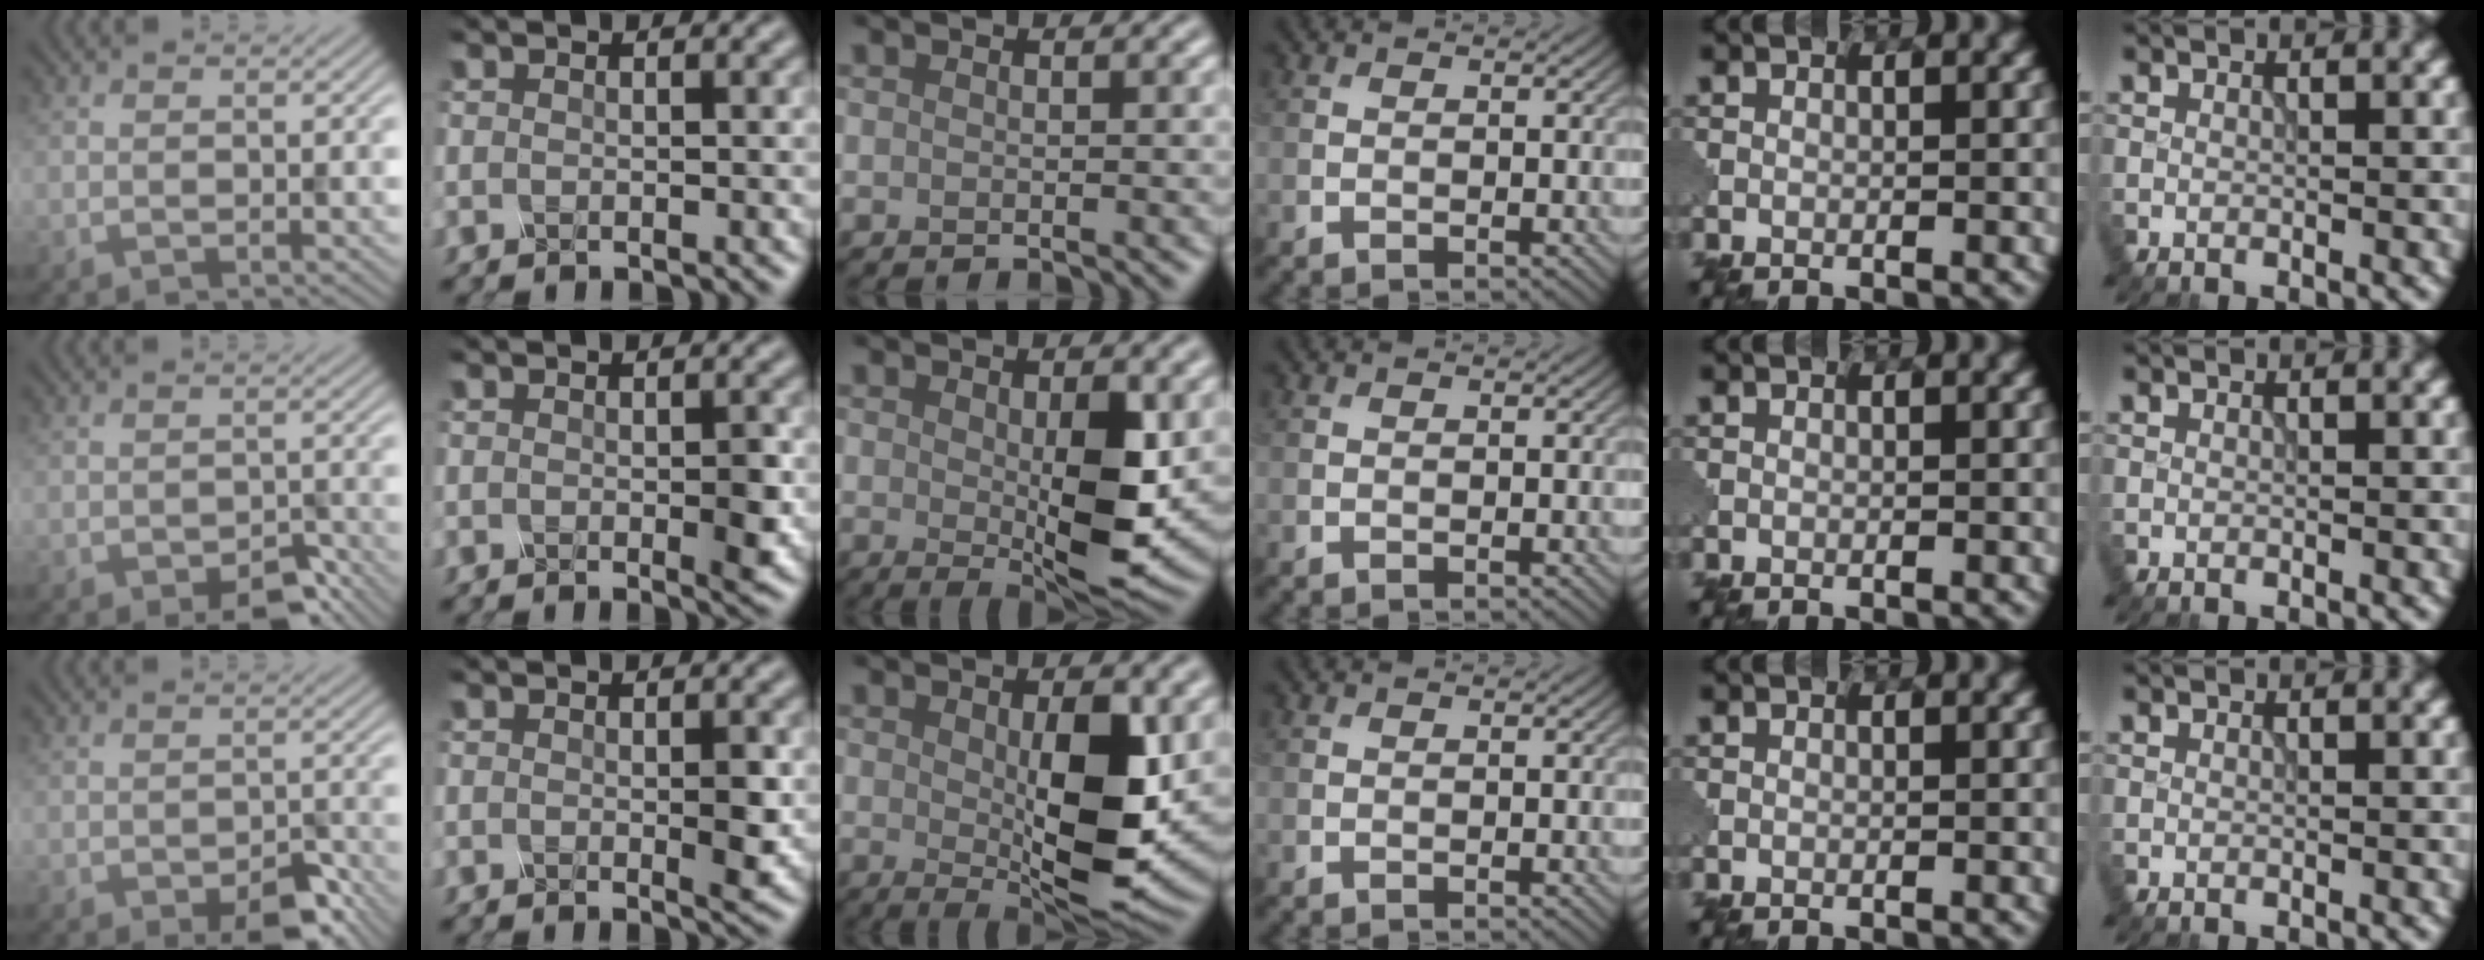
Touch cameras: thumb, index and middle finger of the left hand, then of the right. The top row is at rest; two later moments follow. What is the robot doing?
{"motion": "press", "object": "mechanical pencil"}